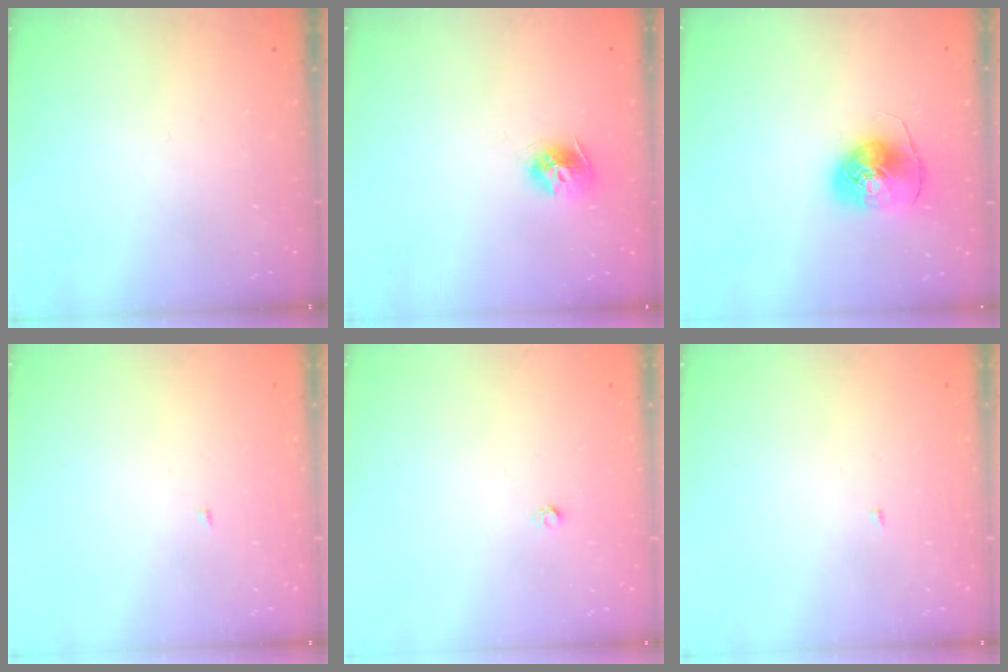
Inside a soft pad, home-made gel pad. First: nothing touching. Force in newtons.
{"total": 9.5, "press": 9.5, "slide": 0.4}
{"total": 9.2, "press": 9.1, "slide": 1.0}
{"total": 1.8, "press": 1.8, "slide": 0.2}
{"total": 1.6, "press": 1.5, "slide": 0.1}
{"total": 1.8, "press": 1.8, "slide": 0.2}